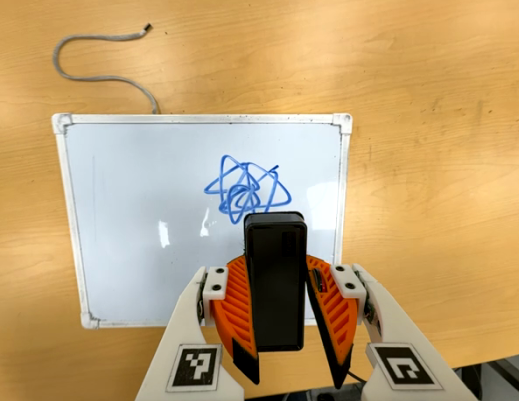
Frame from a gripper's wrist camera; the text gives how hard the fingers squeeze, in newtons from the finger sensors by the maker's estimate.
{"total": 6.6, "left": 6.4, "right": 6.9}